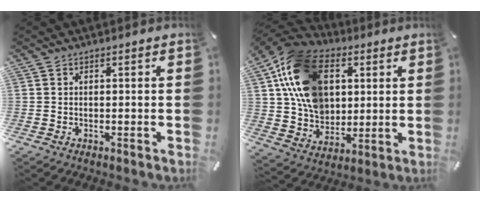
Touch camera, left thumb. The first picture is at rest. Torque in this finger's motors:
{"motor_torque": [2.19, 2.82, 2.24, -0.52, 0.36]}